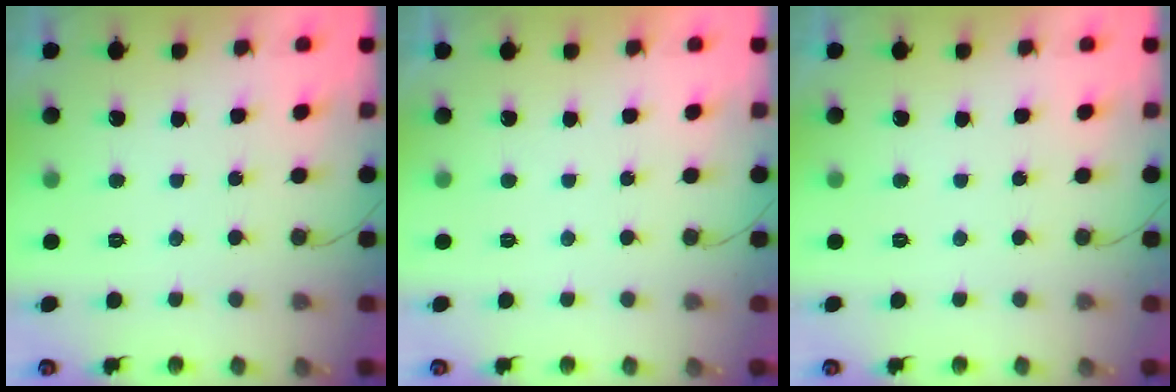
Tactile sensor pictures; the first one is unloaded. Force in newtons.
{"total": 1.8, "press": 1.8, "slide": 0.0}
{"total": 0.0}